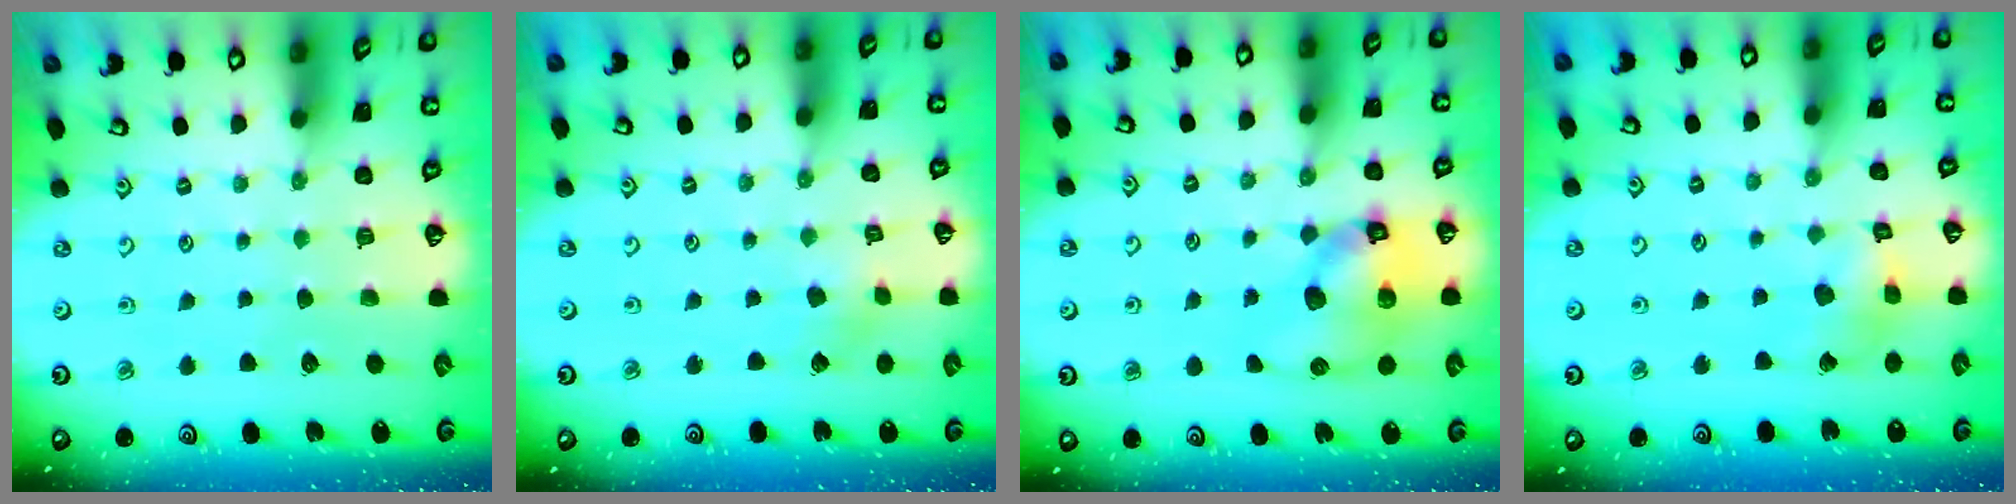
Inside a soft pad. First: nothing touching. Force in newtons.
{"total": 3.3, "press": 3.3, "slide": 0.2}
{"total": 12.5, "press": 12.3, "slide": 1.7}
{"total": 7.3, "press": 7.3, "slide": 0.6}